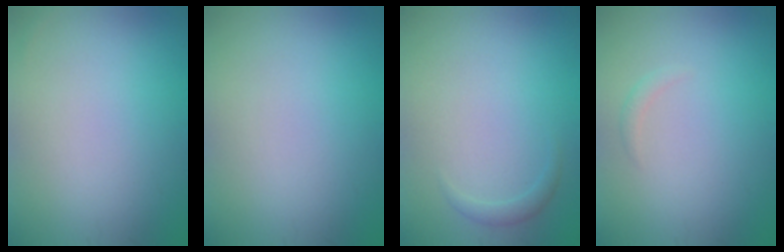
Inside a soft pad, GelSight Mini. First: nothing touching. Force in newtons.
{"total": 0.0}
{"total": 0.9, "press": 0.9, "slide": 0.0}
{"total": 0.7, "press": 0.7, "slide": 0.1}